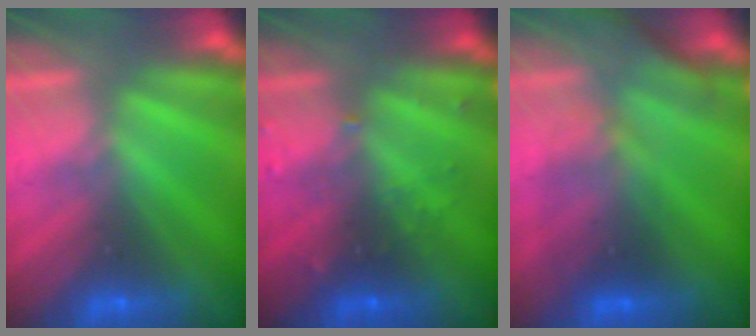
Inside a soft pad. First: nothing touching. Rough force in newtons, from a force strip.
{"total": 2.9}
{"total": 2.8}